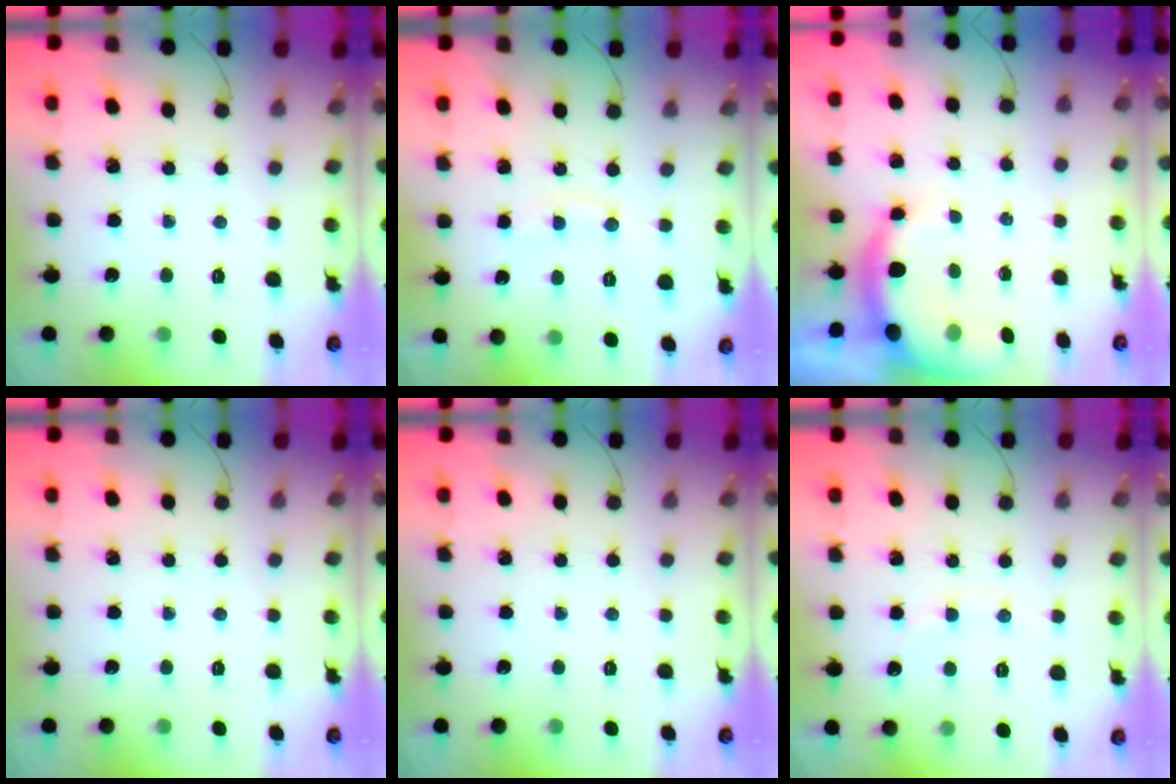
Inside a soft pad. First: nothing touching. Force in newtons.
{"total": 7.0, "press": 7.0, "slide": 0.8}
{"total": 8.6, "press": 8.5, "slide": 0.8}
{"total": 0.0}
{"total": 0.0}
{"total": 3.9, "press": 3.7, "slide": 1.1}